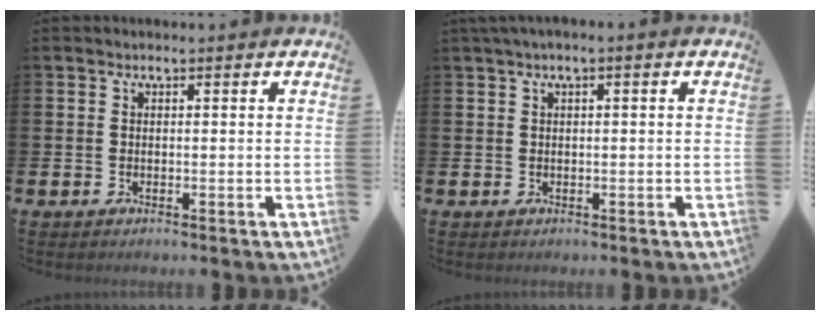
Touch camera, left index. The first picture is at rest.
{"total": 1.1, "force": [0.1, 0.1, 1.1], "torque": [-0.026, 0.003, 0.003]}